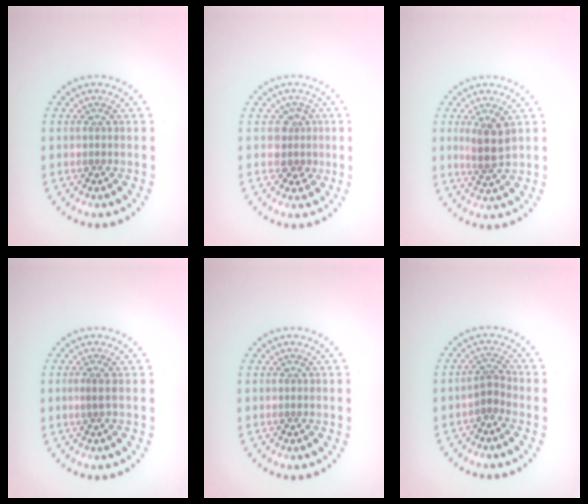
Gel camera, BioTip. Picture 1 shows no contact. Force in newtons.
{"total": 2.2, "press": 1.8, "slide": 1.3}
{"total": 2.6, "press": 2.3, "slide": 1.2}
{"total": 0.8, "press": 0.4, "slide": 0.7}
{"total": 0.0}
{"total": 1.7, "press": 1.1, "slide": 1.3}